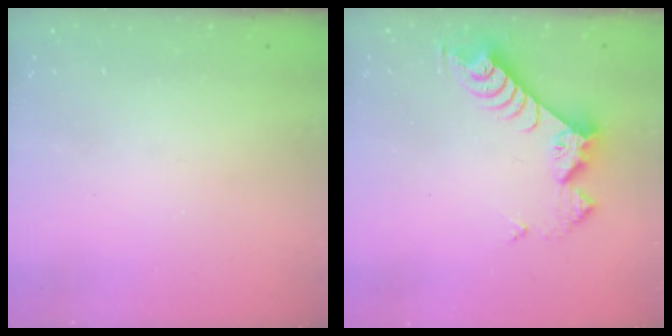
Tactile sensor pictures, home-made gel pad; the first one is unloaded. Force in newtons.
{"total": 9.6, "press": 9.5, "slide": 0.7}